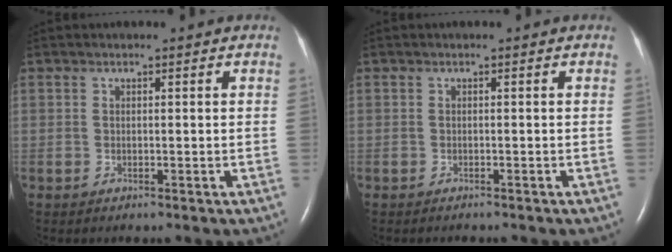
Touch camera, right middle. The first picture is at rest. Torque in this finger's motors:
{"motor_torque": [-0.79, 0.12, -0.21, -0.02]}